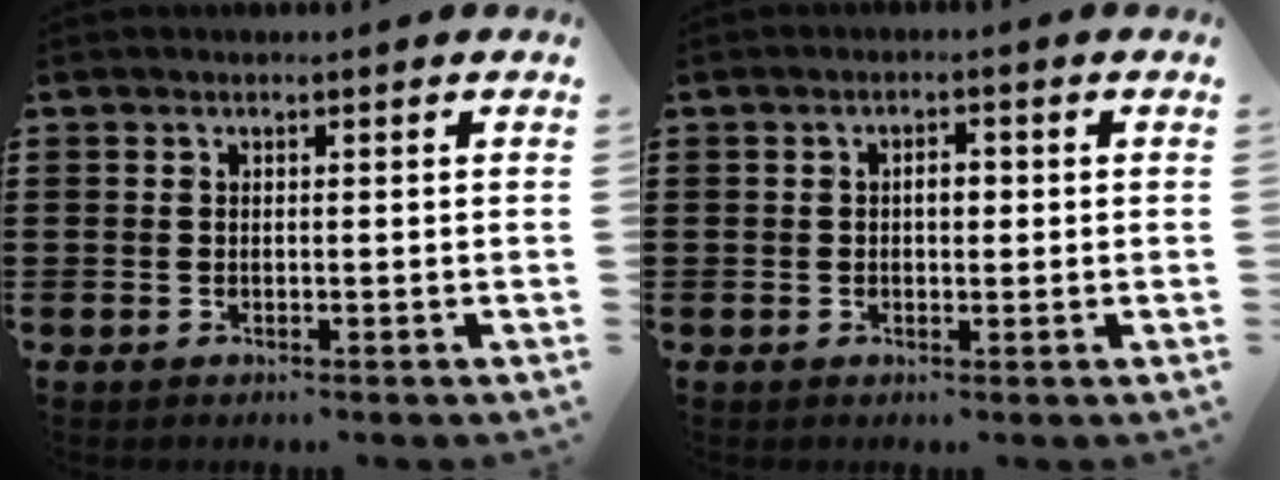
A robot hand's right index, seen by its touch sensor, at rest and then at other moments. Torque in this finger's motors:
{"motor_torque": [0.45, 0.35, 0.05, 0.04]}